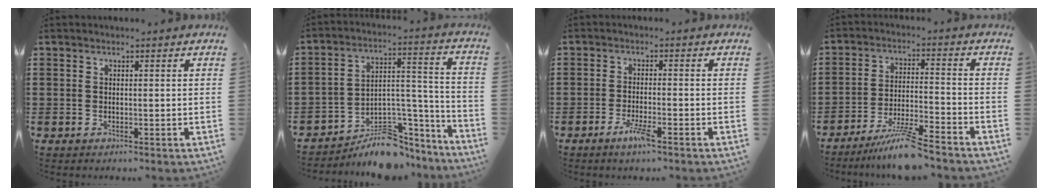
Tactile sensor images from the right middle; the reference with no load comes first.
{"total": 7.8, "force": [-6.5, 3.5, 2.7], "torque": [-0.034, 0.022, -0.115]}
{"total": 3.6, "force": [-2.2, 0.5, 2.9], "torque": [-0.059, -0.007, -0.041]}
{"total": 7.5, "force": [-6.3, 0.0, 4.0], "torque": [-0.082, -0.012, -0.118]}